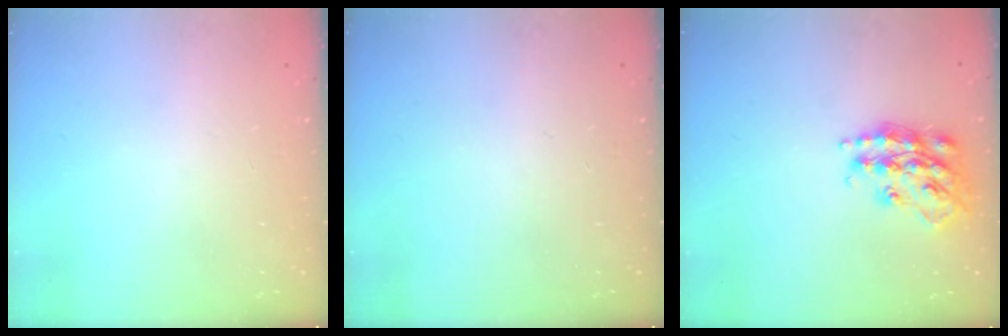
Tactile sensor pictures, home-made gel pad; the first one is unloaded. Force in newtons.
{"total": 0.0}
{"total": 17.5, "press": 17.5, "slide": 1.0}